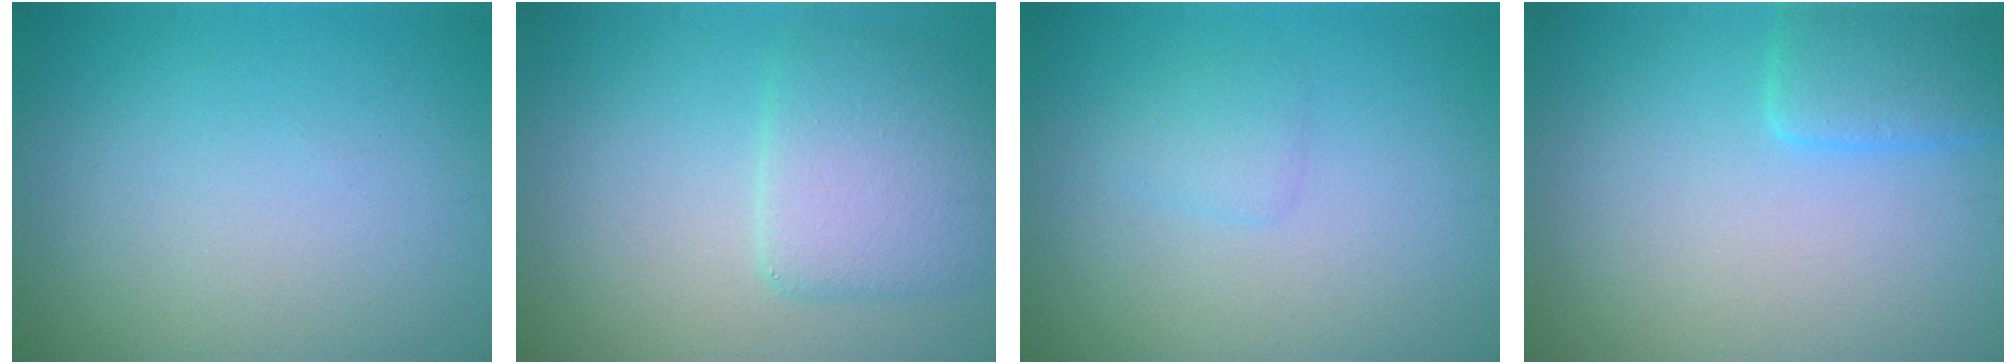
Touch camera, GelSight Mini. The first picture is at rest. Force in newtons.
{"total": 4.4, "press": 4.4, "slide": 0.3}
{"total": 1.1, "press": 1.1, "slide": 0.1}
{"total": 3.0, "press": 3.0, "slide": 0.3}